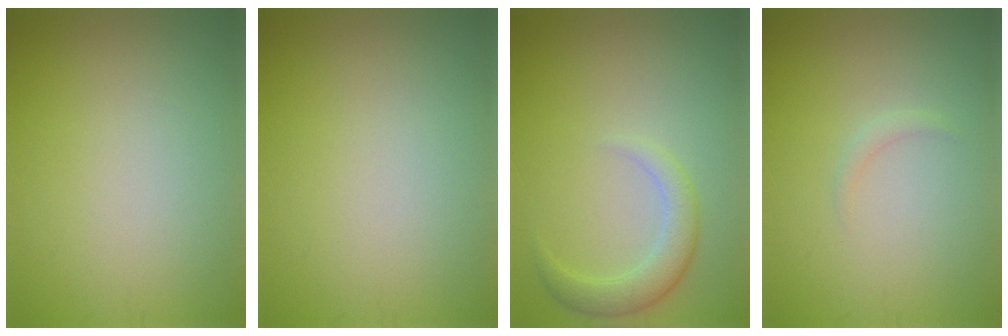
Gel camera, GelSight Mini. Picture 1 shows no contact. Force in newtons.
{"total": 0.0}
{"total": 2.7, "press": 2.7, "slide": 0.1}
{"total": 0.7, "press": 0.7, "slide": 0.1}